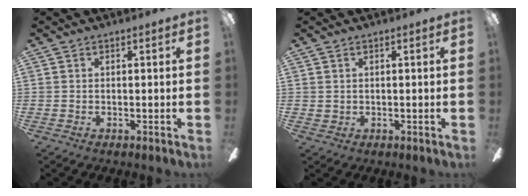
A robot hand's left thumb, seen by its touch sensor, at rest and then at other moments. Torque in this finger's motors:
{"motor_torque": [-0.20, -0.14, -0.09, -0.10, 0.00]}